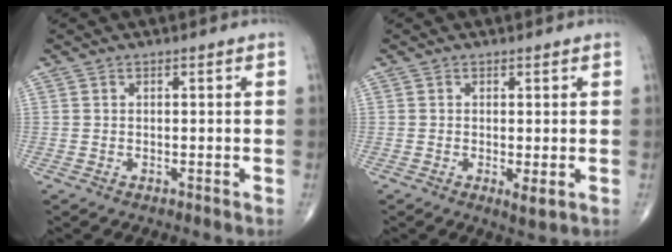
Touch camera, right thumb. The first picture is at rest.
{"total": 2.2, "force": [-0.4, 0.6, 2.1], "torque": [-0.037, -0.009, -0.007]}